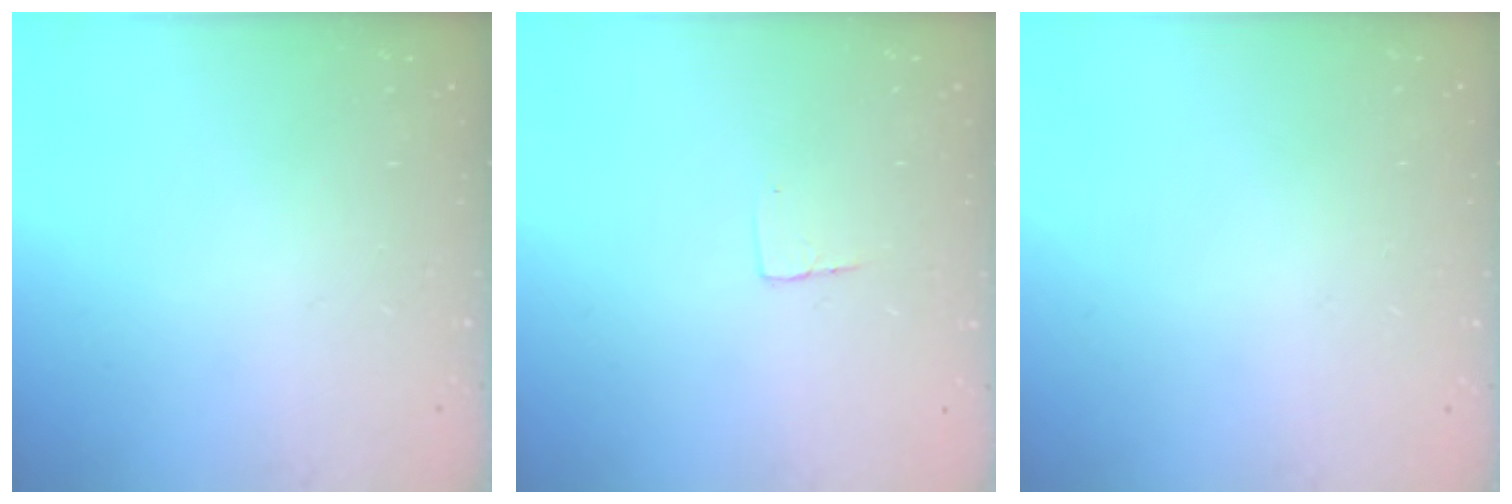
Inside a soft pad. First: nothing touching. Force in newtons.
{"total": 2.9, "press": 2.9, "slide": 0.2}
{"total": 0.0}